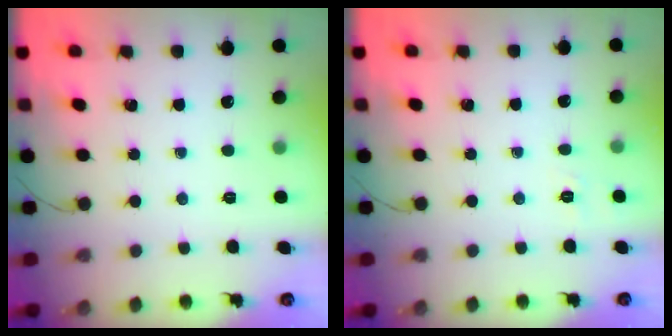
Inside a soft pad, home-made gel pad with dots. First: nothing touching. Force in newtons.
{"total": 3.5, "press": 3.2, "slide": 1.5}